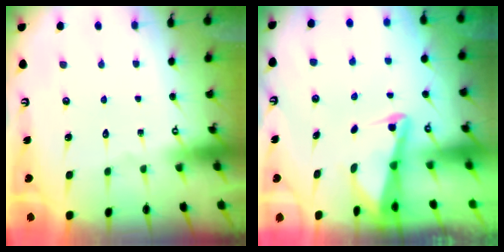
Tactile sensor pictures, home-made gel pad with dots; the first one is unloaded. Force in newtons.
{"total": 2.6, "press": 2.5, "slide": 0.6}